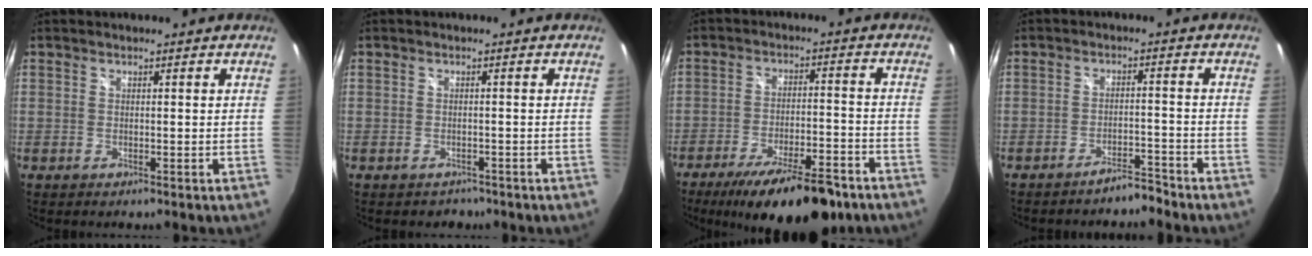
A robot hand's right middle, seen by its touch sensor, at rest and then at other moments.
{"total": 2.6, "force": [-1.8, 1.8, 0.3], "torque": [-0.010, -0.004, -0.023]}
{"total": 18.1, "force": [-13.6, 5.0, 10.9], "torque": [-0.187, -0.028, -0.198]}
{"total": 3.7, "force": [-3.5, 0.6, 0.9], "torque": [-0.023, 0.003, -0.051]}